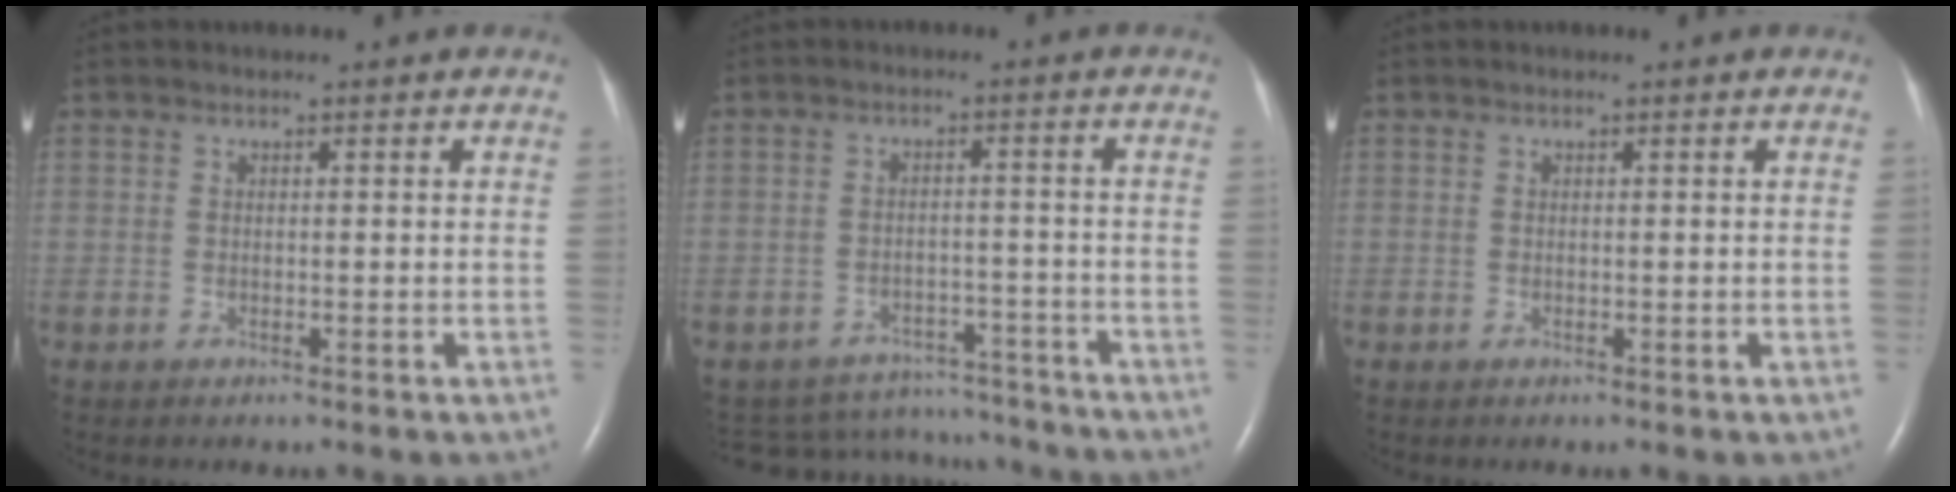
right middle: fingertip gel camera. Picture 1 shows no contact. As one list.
[{"total": 11.8, "force": [-11.1, 3.9, 0.5], "torque": [-0.019, 0.025, -0.141]}, {"total": 0.0}]